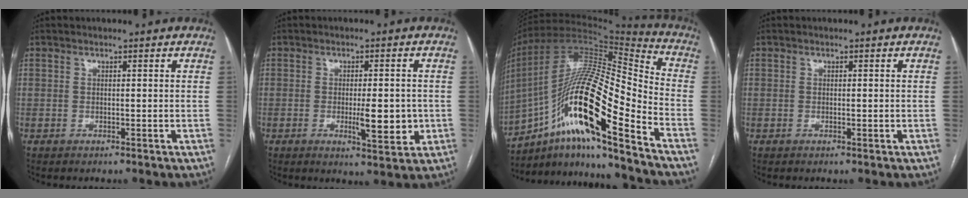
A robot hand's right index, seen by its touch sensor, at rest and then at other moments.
{"total": 6.5, "force": [-1.1, 1.6, 6.2], "torque": [-0.094, -0.008, -0.014]}
{"total": 23.4, "force": [-12.5, 3.3, 19.5], "torque": [-0.373, 0.000, -0.222]}
{"total": 0.6, "force": [-0.1, 0.2, 0.6], "torque": [-0.011, -0.001, 0.001]}